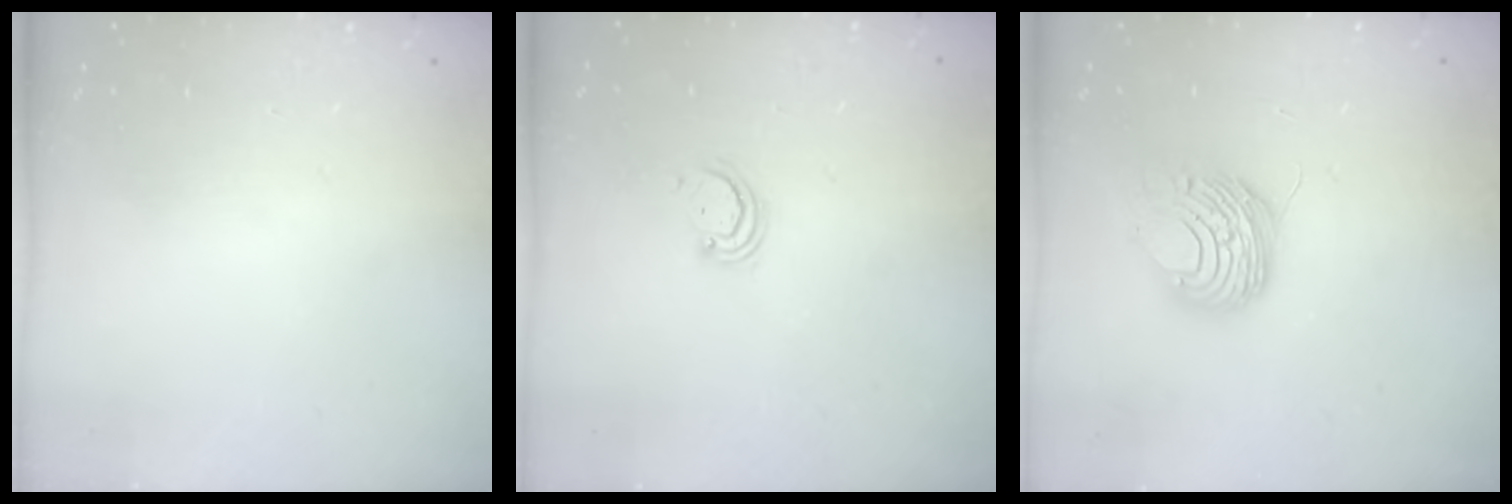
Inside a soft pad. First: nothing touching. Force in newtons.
{"total": 2.5, "press": 2.4, "slide": 0.2}
{"total": 8.9, "press": 8.9, "slide": 0.5}